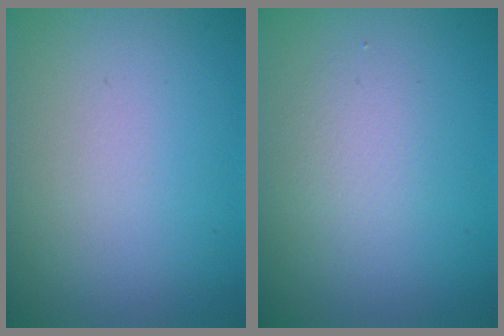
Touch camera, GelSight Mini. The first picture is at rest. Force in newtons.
{"total": 1.6, "press": 1.6, "slide": 0.1}